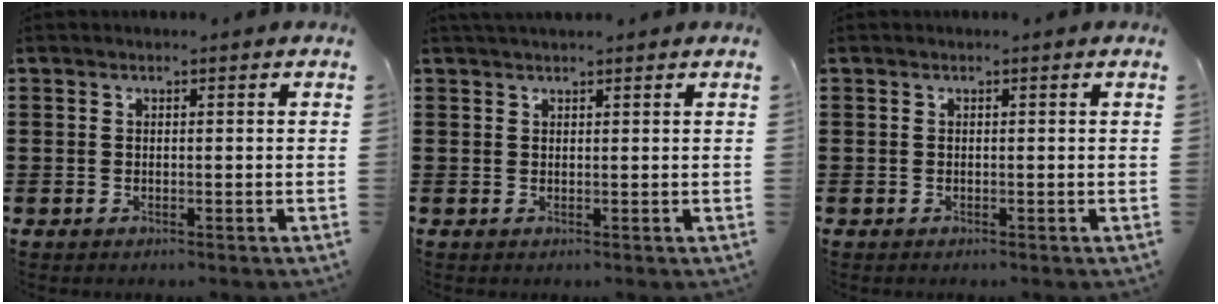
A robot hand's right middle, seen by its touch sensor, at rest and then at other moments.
{"total": 1.3, "force": [1.2, 0.0, 0.3], "torque": [-0.007, 0.001, 0.022]}
{"total": 0.0}